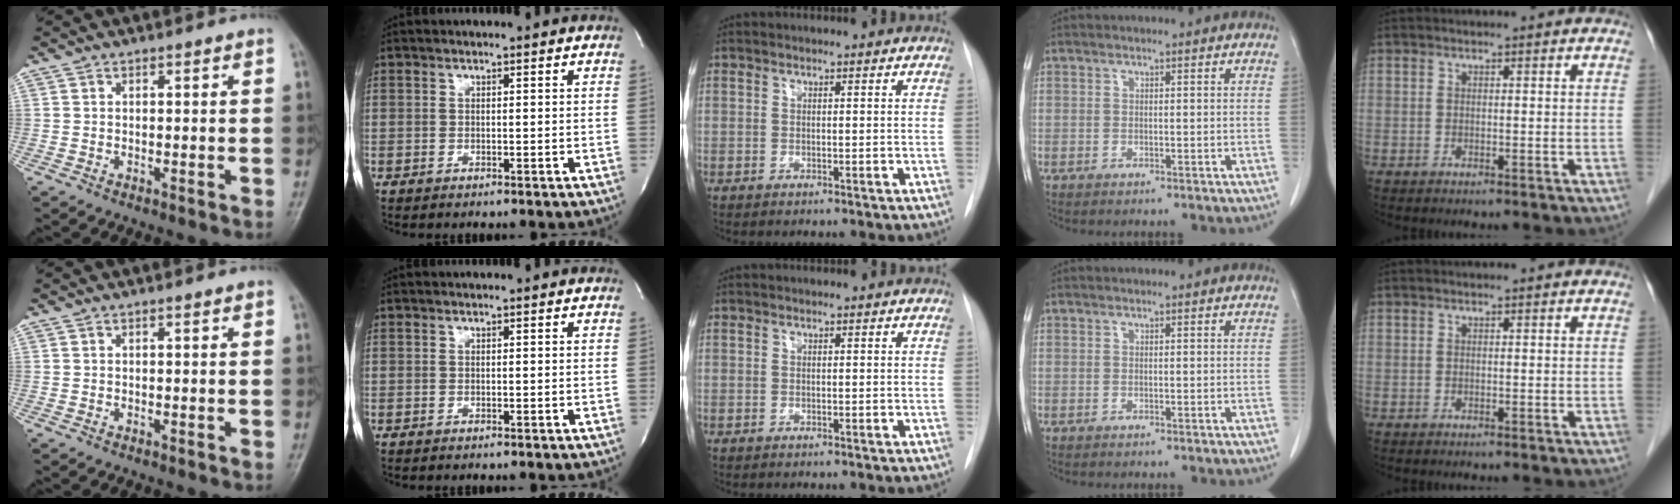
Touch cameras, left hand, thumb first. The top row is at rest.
{}